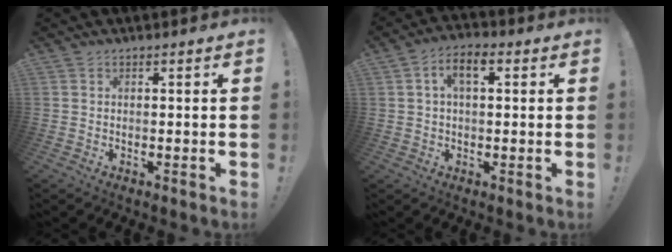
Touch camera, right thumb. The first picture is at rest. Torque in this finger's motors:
{"motor_torque": [-0.05, 0.29, 0.11, -0.01, 0.21]}